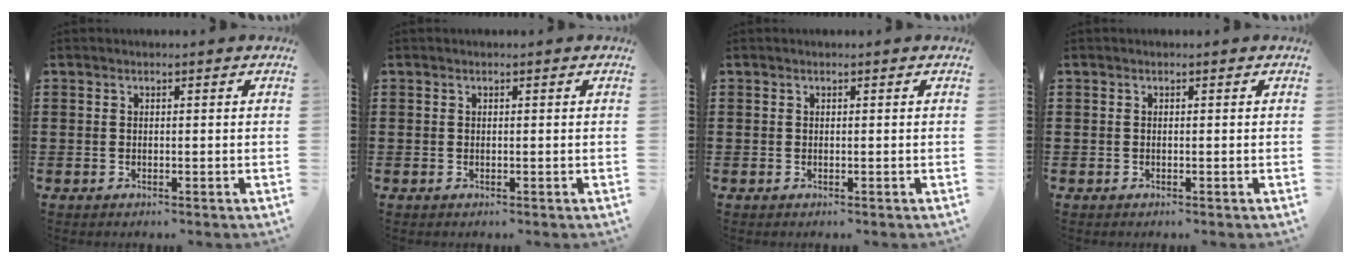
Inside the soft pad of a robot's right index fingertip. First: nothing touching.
{"total": 0.0}
{"total": 0.0}
{"total": 0.0}